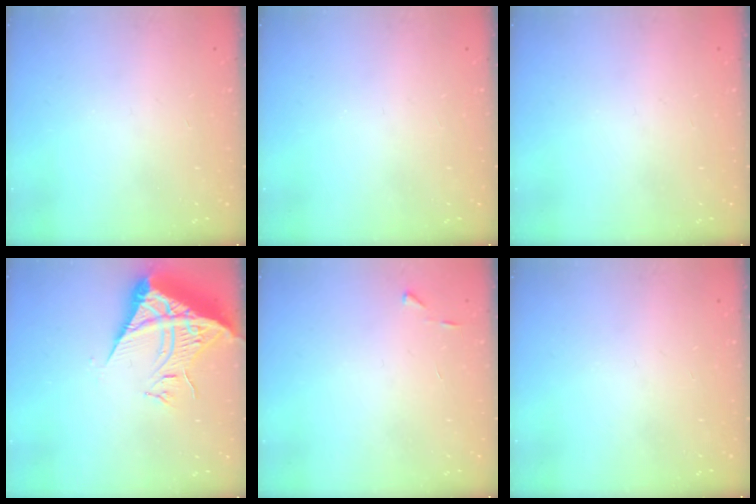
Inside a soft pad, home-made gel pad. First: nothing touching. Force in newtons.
{"total": 0.0}
{"total": 0.0}
{"total": 10.3, "press": 10.3, "slide": 1.2}
{"total": 2.7, "press": 2.7, "slide": 0.3}
{"total": 0.0}